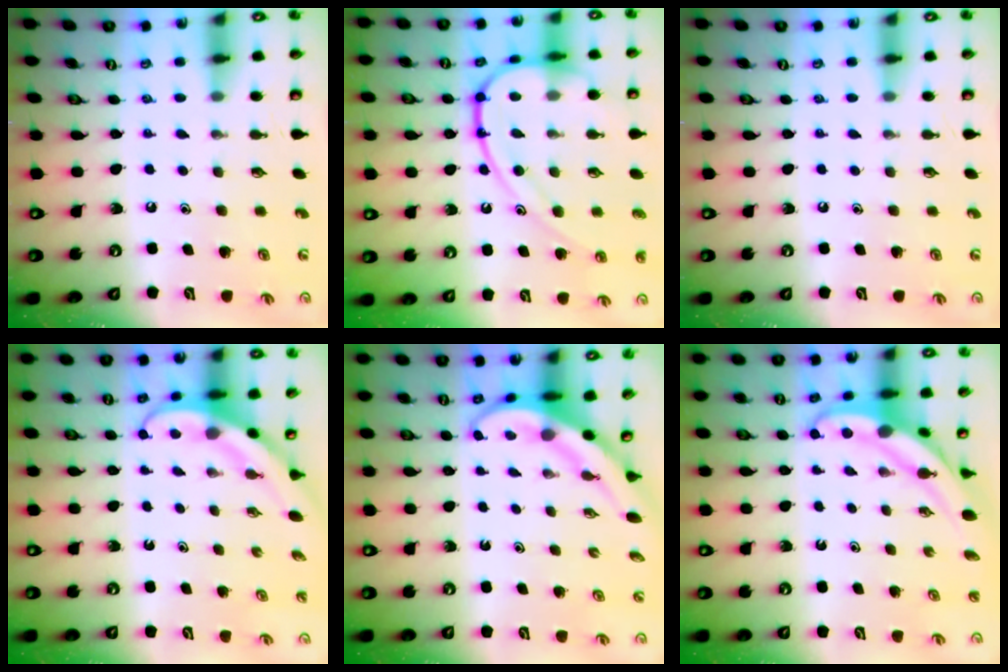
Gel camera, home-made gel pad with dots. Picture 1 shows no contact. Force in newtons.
{"total": 18.0, "press": 17.9, "slide": 1.7}
{"total": 0.0}
{"total": 3.9, "press": 3.9, "slide": 0.2}
{"total": 3.8, "press": 3.8, "slide": 0.6}
{"total": 6.1, "press": 6.1, "slide": 0.5}